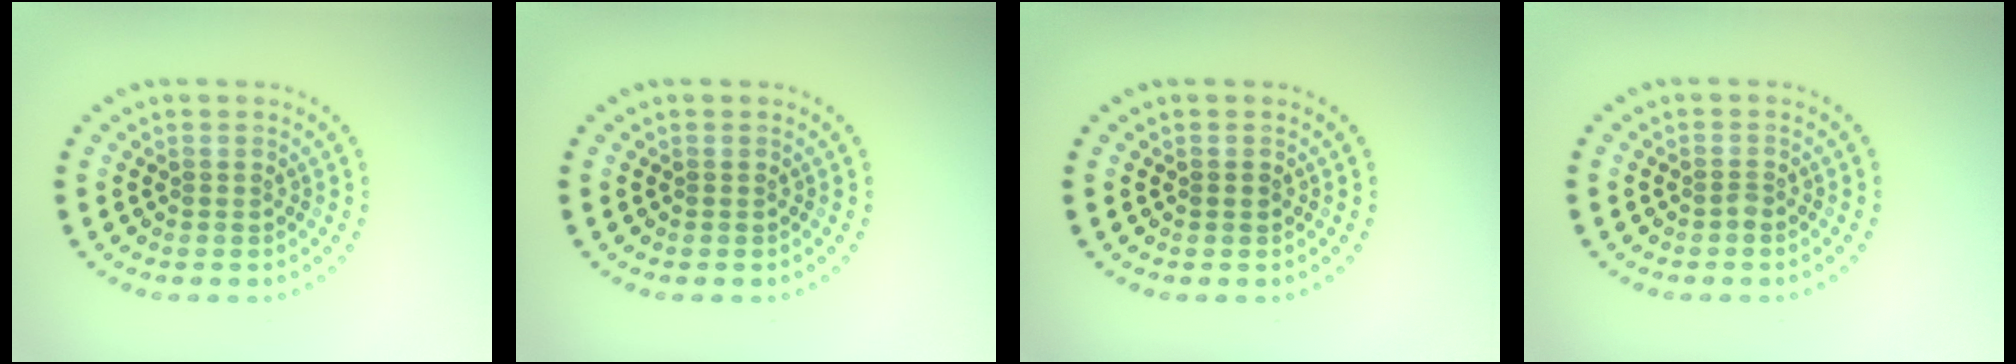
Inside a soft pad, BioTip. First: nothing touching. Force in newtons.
{"total": 0.0}
{"total": 0.6, "press": 0.6, "slide": 0.1}
{"total": 0.7, "press": 0.5, "slide": 0.4}